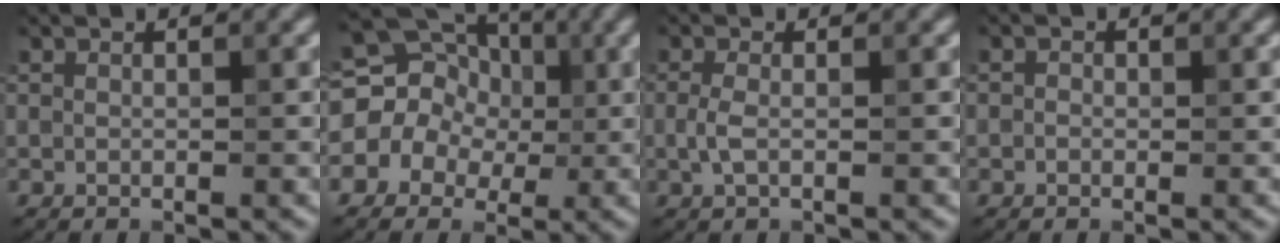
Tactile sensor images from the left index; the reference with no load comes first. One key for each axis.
{"total": 12.2, "fx": 1.0, "fy": 11.0, "fz": 5.2, "tx": -0.098, "ty": 0.050, "tz": -0.033}
{"total": 1.5, "fx": -0.2, "fy": 0.6, "fz": 1.4, "tx": -0.034, "ty": 0.000, "tz": -0.007}
{"total": 0.6, "fx": -0.1, "fy": 0.6, "fz": 0.2, "tx": -0.002, "ty": -0.005, "tz": -0.006}